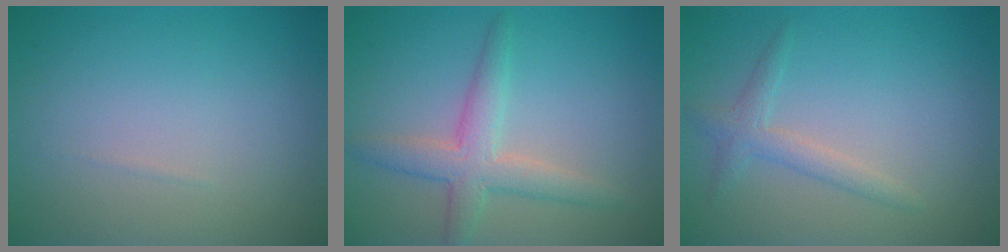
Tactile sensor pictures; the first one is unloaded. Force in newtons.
{"total": 3.6, "press": 3.6, "slide": 0.1}
{"total": 1.9, "press": 1.9, "slide": 0.0}